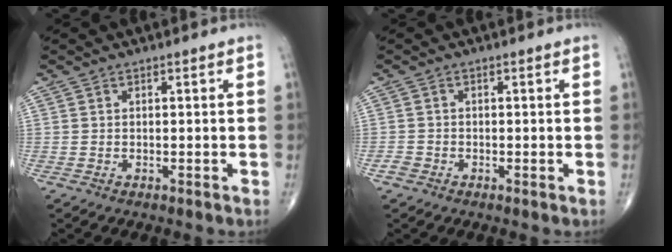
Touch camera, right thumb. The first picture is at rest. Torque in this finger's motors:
{"motor_torque": [-0.11, 0.69, -0.27, -0.08, 0.01]}